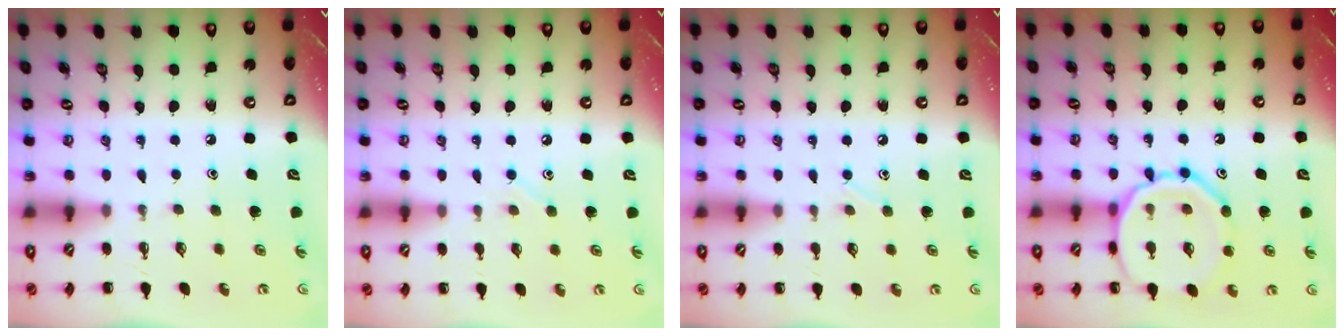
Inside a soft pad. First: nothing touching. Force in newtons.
{"total": 5.1, "press": 4.9, "slide": 1.4}
{"total": 4.2, "press": 4.0, "slide": 1.3}
{"total": 14.3, "press": 14.3, "slide": 1.0}